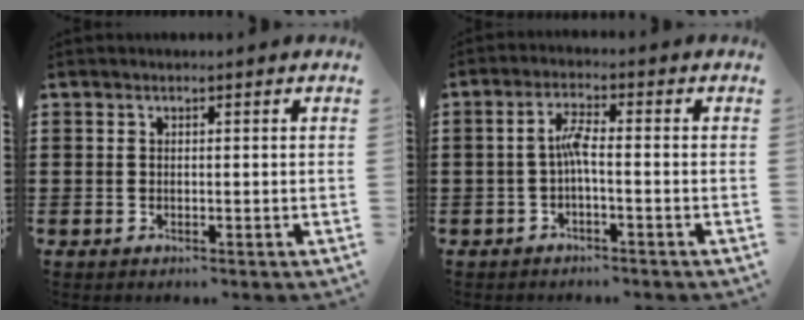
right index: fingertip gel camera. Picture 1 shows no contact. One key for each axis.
{"total": 3.4, "fx": -0.8, "fy": 0.5, "fz": 3.3, "tx": -0.062, "ty": 0.003, "tz": -0.017}